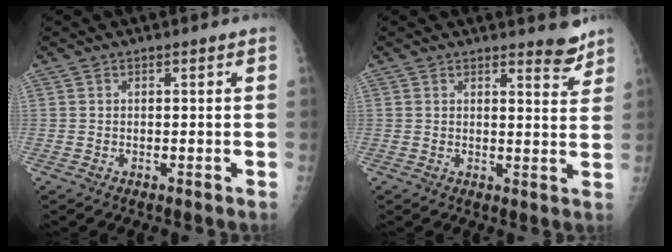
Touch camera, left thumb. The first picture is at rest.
{"total": 3.9, "force": [3.5, 1.2, 1.5], "torque": [-0.002, -0.030, 0.039]}